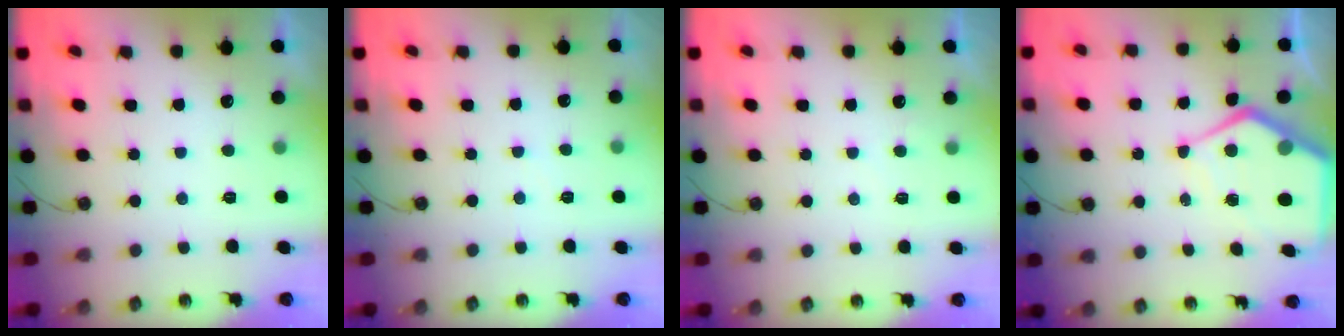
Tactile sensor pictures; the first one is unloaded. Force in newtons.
{"total": 1.9, "press": 1.9, "slide": 0.3}
{"total": 3.1, "press": 3.1, "slide": 0.4}
{"total": 11.6, "press": 11.6, "slide": 1.3}